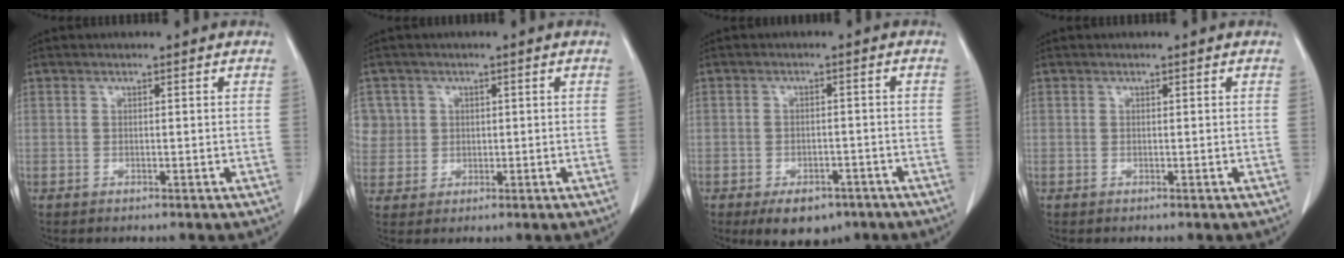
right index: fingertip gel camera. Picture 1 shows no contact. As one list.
[{"total": 6.2, "force": [1.8, 5.9, 0.1], "torque": [-0.003, 0.016, 0.048]}, {"total": 6.5, "force": [-4.4, 3.7, 3.1], "torque": [-0.040, 0.002, -0.059]}, {"total": 0.0}]